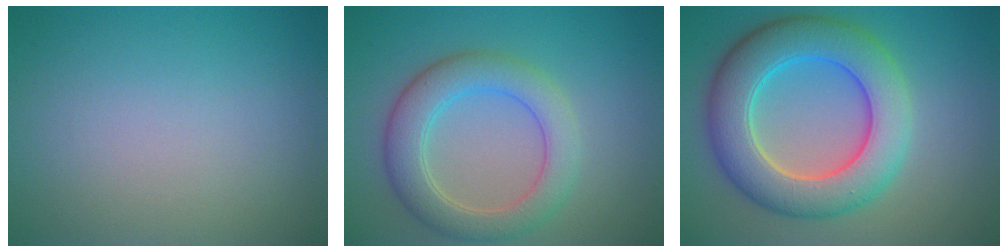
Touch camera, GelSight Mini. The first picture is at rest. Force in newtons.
{"total": 5.2, "press": 5.2, "slide": 0.1}
{"total": 8.9, "press": 8.9, "slide": 0.0}